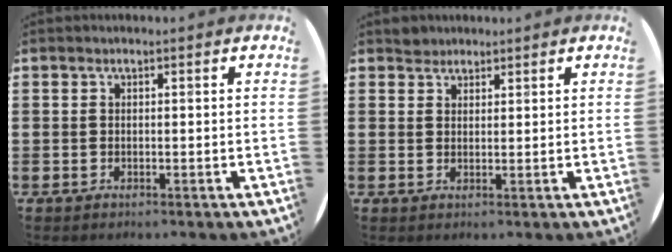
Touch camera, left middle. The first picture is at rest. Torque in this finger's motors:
{"motor_torque": [0.28, -0.22, 0.01, -0.01]}